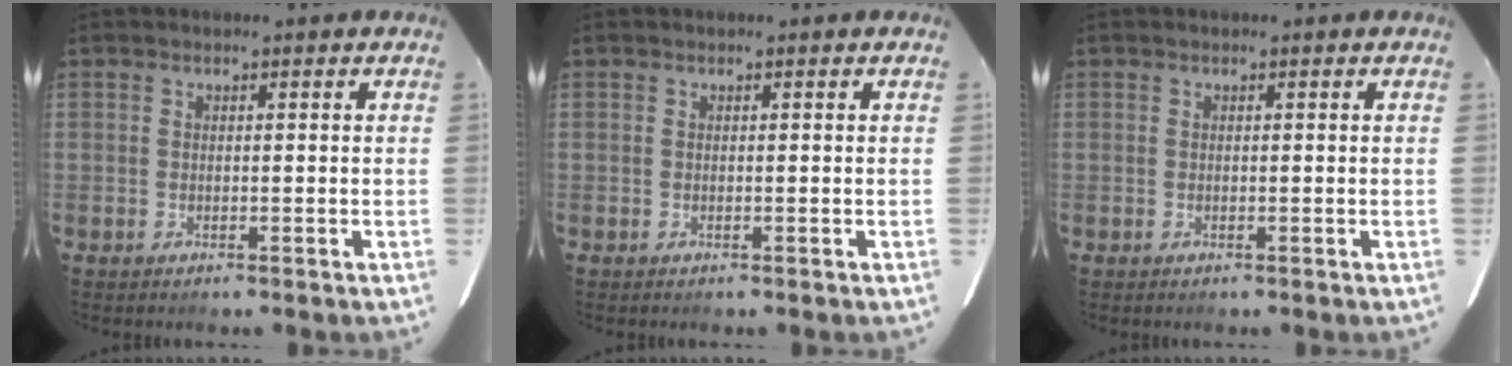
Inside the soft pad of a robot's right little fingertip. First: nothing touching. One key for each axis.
{"total": 0.0}
{"total": 0.0}